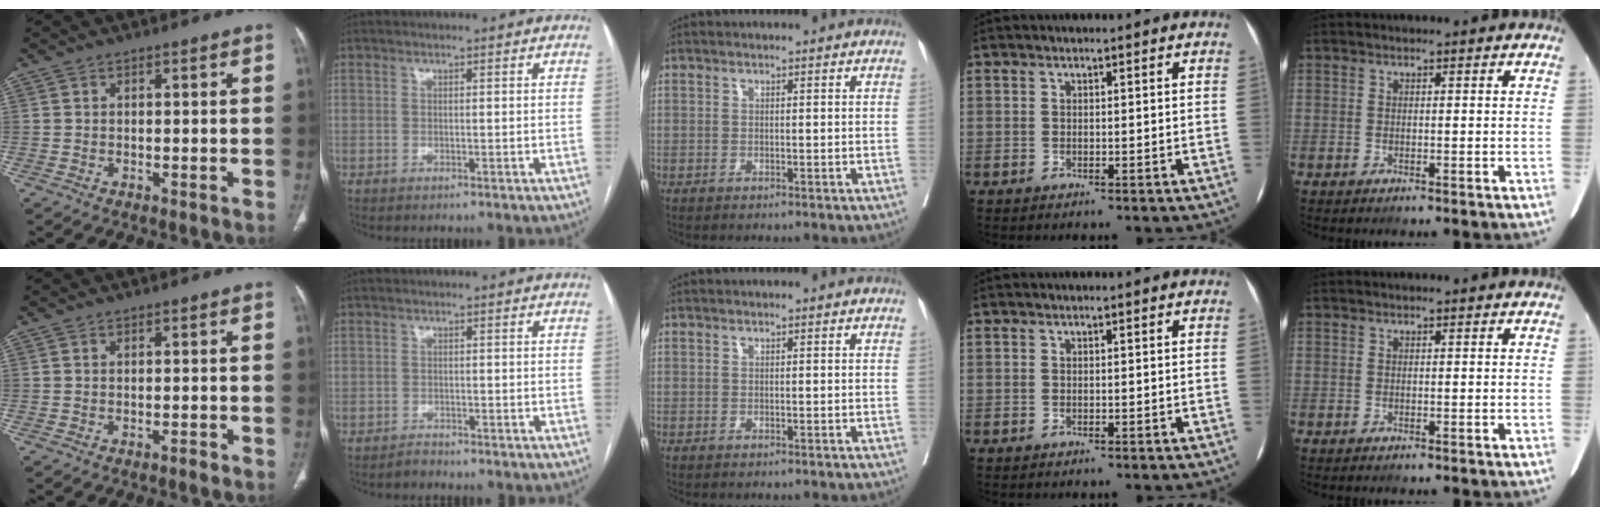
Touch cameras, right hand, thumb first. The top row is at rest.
{"thumb": {"total": 0.8, "force": [-0.6, 0.2, 0.5], "torque": [-0.007, 0.002, -0.010]}, "index": {"total": 1.2, "force": [-1.1, 0.4, -0.2], "torque": [0.004, -0.002, -0.021]}}